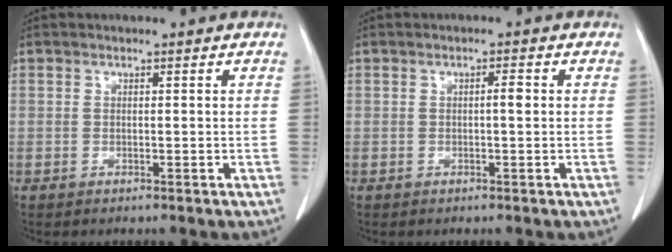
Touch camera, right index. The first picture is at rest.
{"total": 1.4, "force": [0.0, 0.1, 1.4], "torque": [-0.021, 0.003, 0.000]}